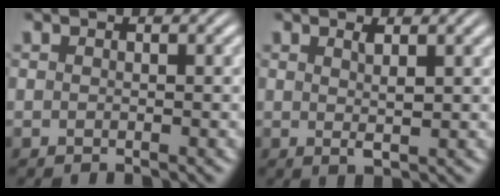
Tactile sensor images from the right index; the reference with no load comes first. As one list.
[{"total": 1.6, "force": [0.5, -0.1, 1.5], "torque": [-0.023, -0.007, 0.014]}]